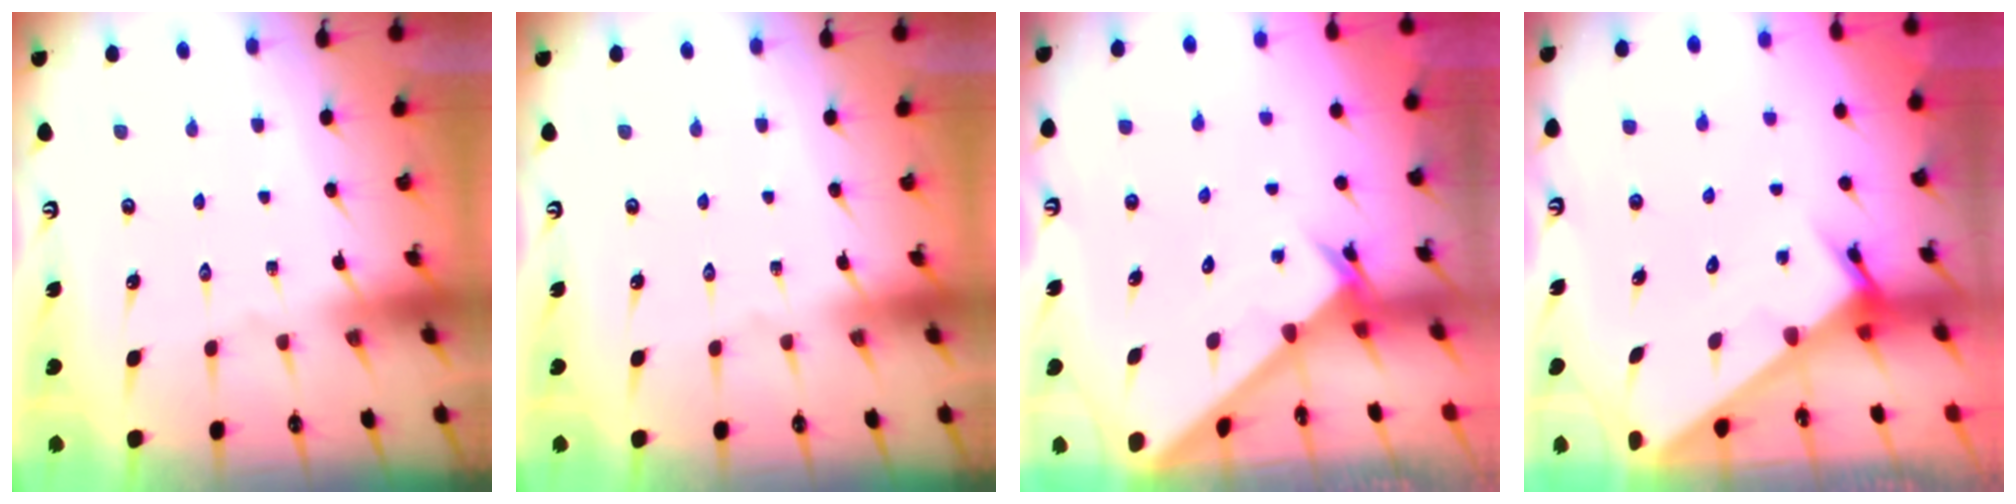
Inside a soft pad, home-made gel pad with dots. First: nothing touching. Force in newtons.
{"total": 0.0}
{"total": 2.5, "press": 2.5, "slide": 0.2}
{"total": 3.5, "press": 3.5, "slide": 0.1}